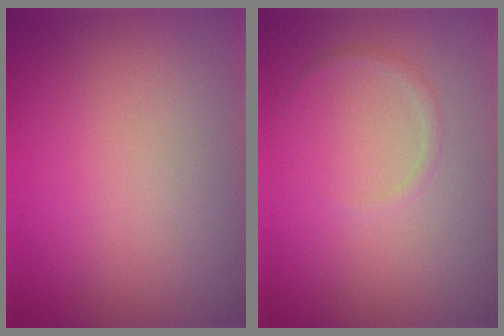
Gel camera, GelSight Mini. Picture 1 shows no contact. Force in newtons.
{"total": 0.7, "press": 0.7, "slide": 0.0}